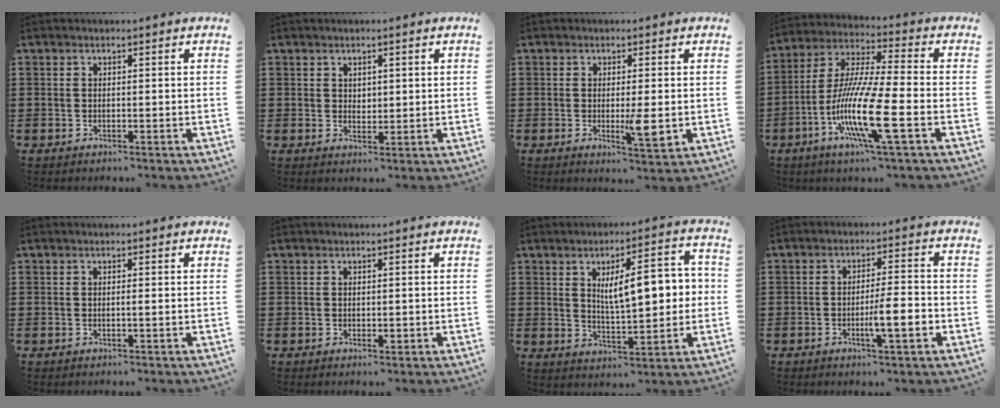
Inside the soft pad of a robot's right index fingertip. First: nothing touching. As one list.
[{"total": 1.5, "force": [1.0, 1.1, 0.5], "torque": [-0.012, 0.006, 0.018]}, {"total": 4.9, "force": [-0.8, 0.8, 4.8], "torque": [-0.089, -0.010, -0.014]}, {"total": 15.0, "force": [-5.9, 1.9, 13.6], "torque": [-0.293, -0.011, -0.117]}, {"total": 0.5, "force": [-0.1, -0.1, 0.5], "torque": [-0.010, -0.002, -0.001]}, {"total": 0.7, "force": [-0.1, 0.4, 0.6], "torque": [-0.010, 0.000, -0.002]}, {"total": 9.1, "force": [1.6, 3.3, 8.3], "torque": [-0.127, -0.002, 0.018]}, {"total": 6.1, "force": [-1.9, 0.7, 5.7], "torque": [-0.093, -0.003, -0.032]}]